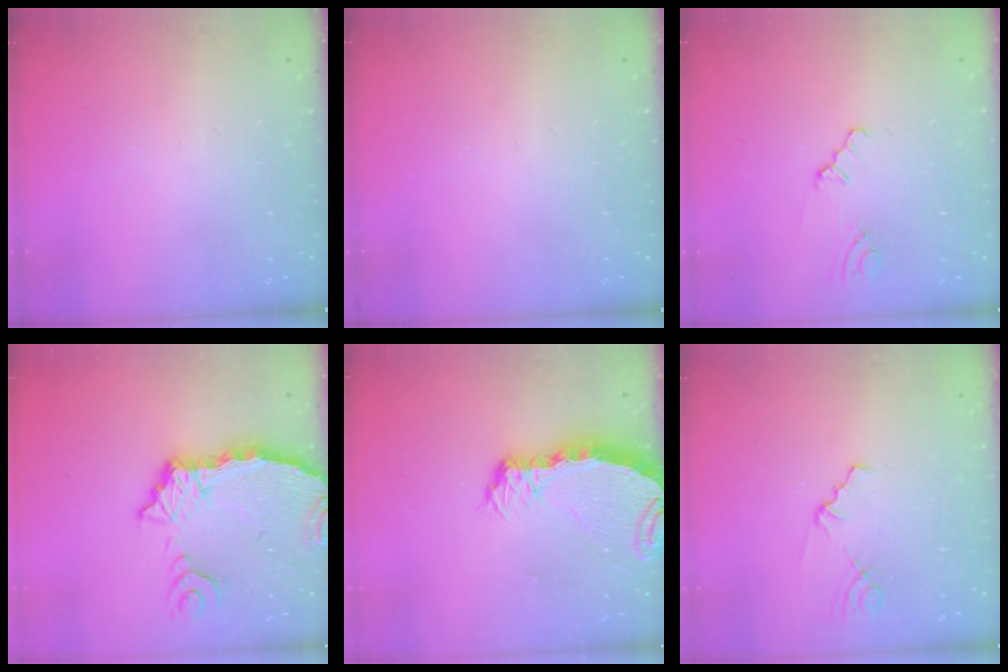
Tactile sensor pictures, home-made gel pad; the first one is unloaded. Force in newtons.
{"total": 0.0}
{"total": 1.0, "press": 0.9, "slide": 0.3}
{"total": 11.4, "press": 11.3, "slide": 1.4}
{"total": 6.9, "press": 6.9, "slide": 0.6}
{"total": 1.2, "press": 1.2, "slide": 0.2}